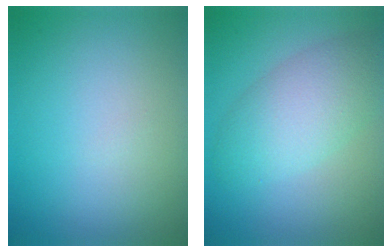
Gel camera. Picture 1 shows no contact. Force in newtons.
{"total": 5.2, "press": 5.2, "slide": 0.5}